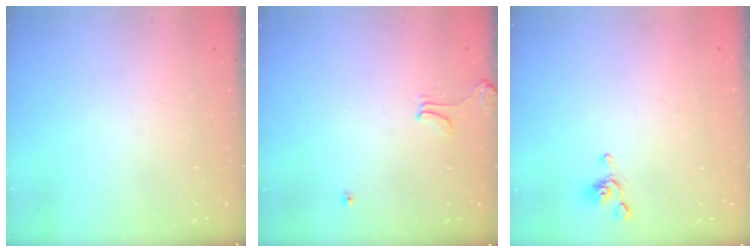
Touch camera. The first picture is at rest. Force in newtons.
{"total": 1.7, "press": 1.7, "slide": 0.3}
{"total": 0.0}